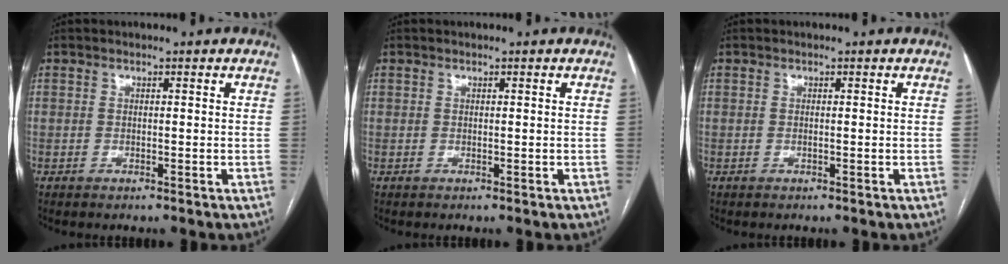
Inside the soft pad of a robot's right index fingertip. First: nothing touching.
{"total": 0.0}
{"total": 0.0}